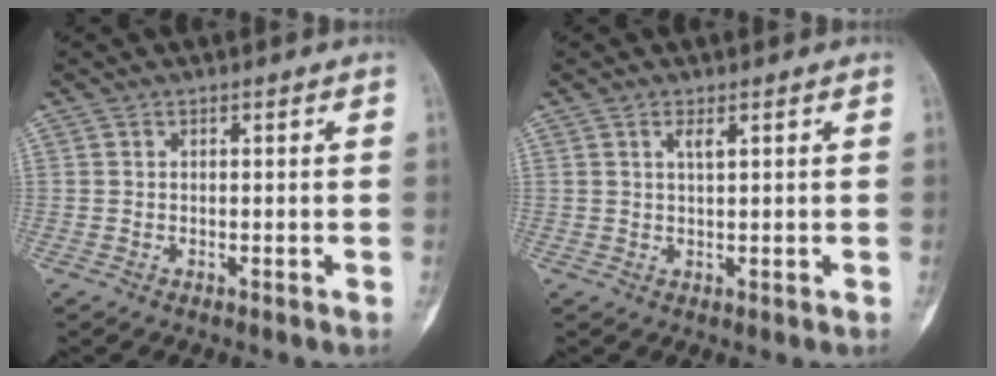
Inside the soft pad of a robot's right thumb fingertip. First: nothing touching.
{"total": 1.8, "force": [0.8, 0.3, 1.5], "torque": [-0.030, -0.005, 0.016]}